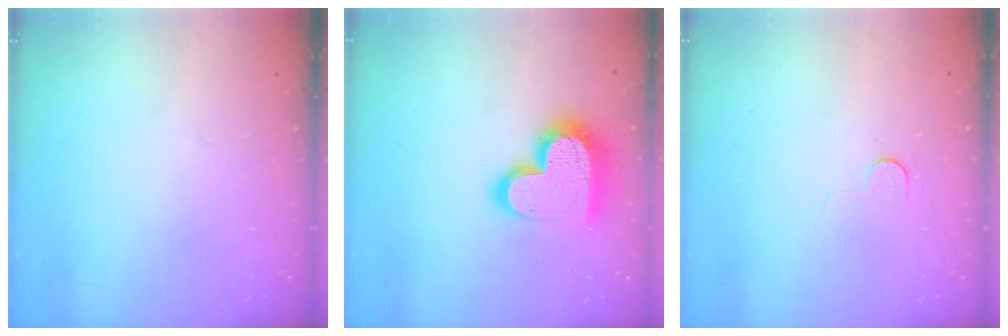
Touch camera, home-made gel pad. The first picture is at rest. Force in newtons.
{"total": 19.5, "press": 19.5, "slide": 1.5}
{"total": 5.3, "press": 5.3, "slide": 0.5}